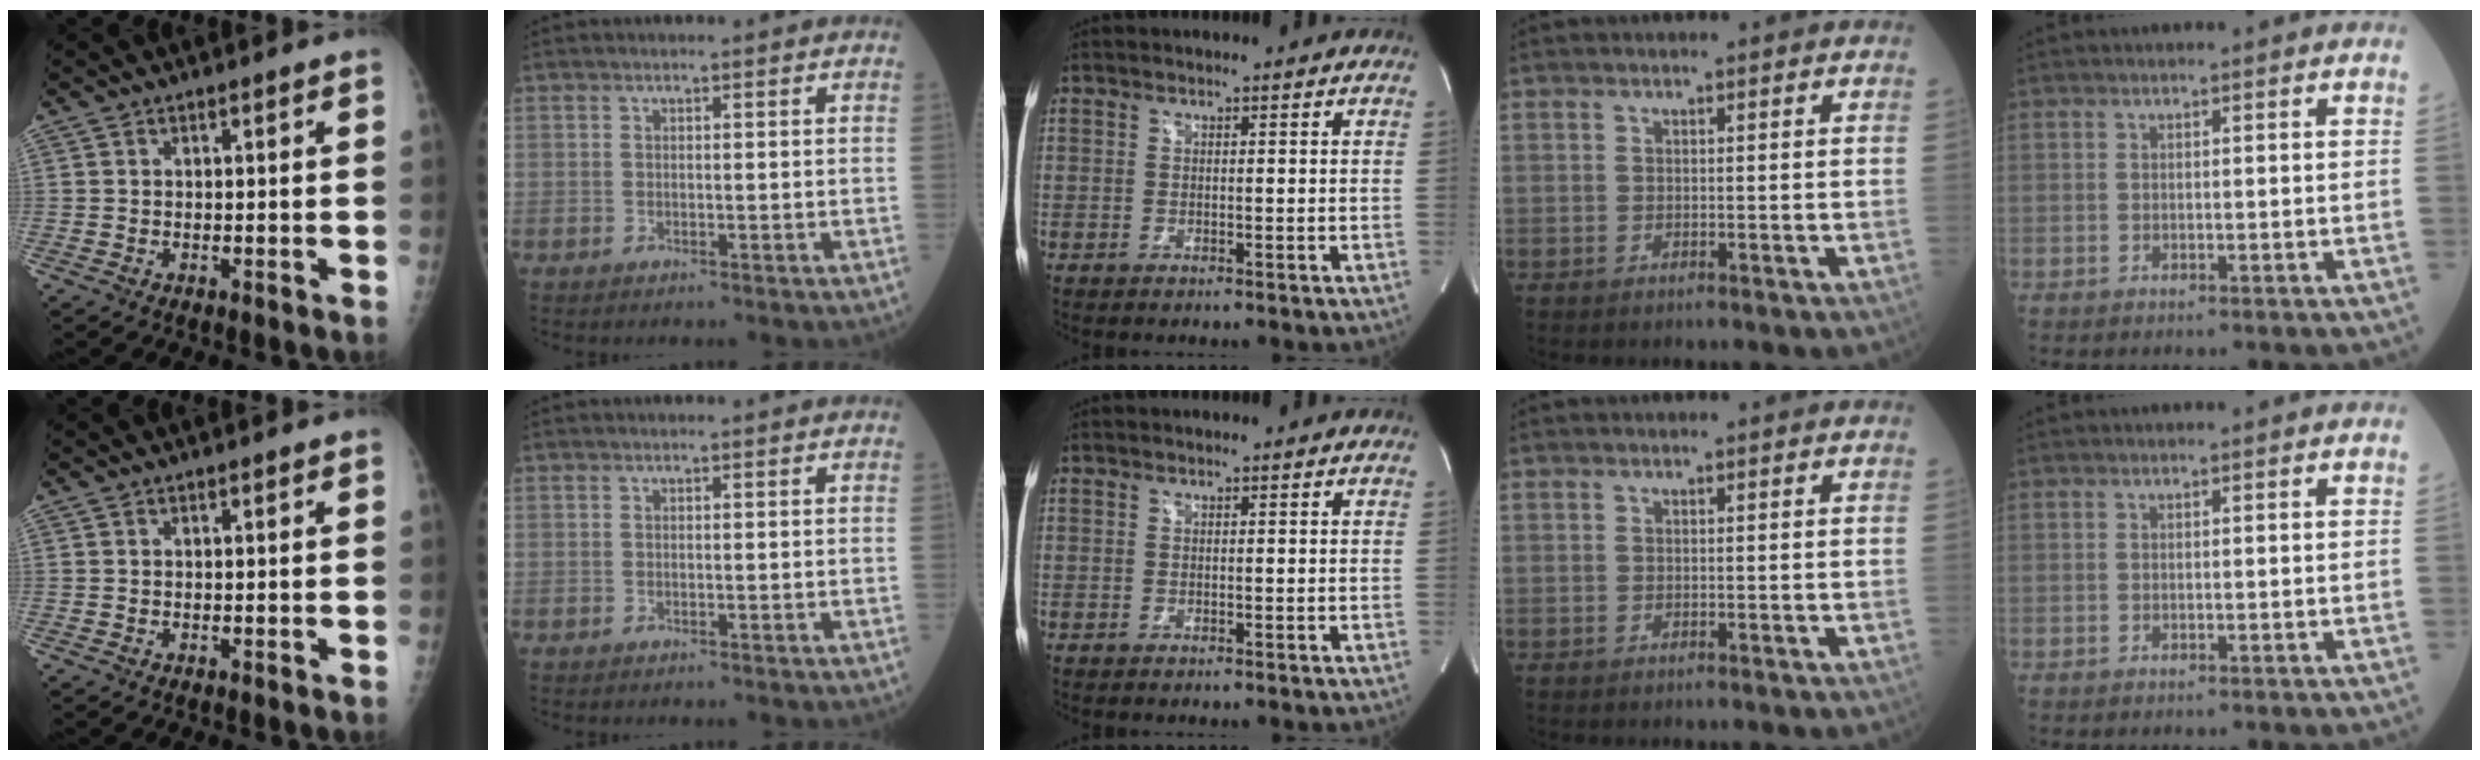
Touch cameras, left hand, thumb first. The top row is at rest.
{}